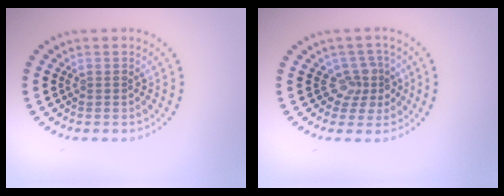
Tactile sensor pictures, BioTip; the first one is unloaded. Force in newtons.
{"total": 2.7, "press": 2.0, "slide": 1.8}